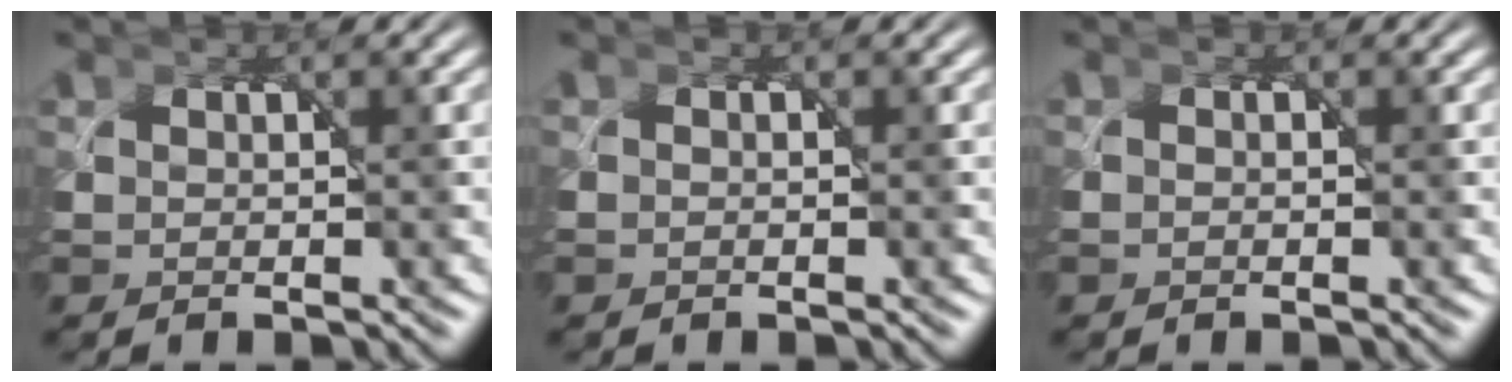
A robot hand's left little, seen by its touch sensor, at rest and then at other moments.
{"total": 0.0}
{"total": 0.0}